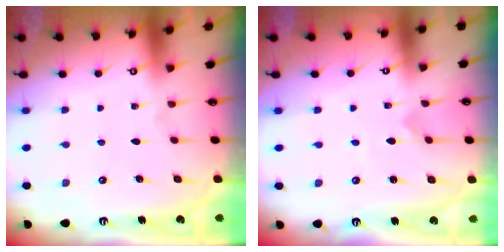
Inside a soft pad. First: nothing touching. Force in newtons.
{"total": 0.0}